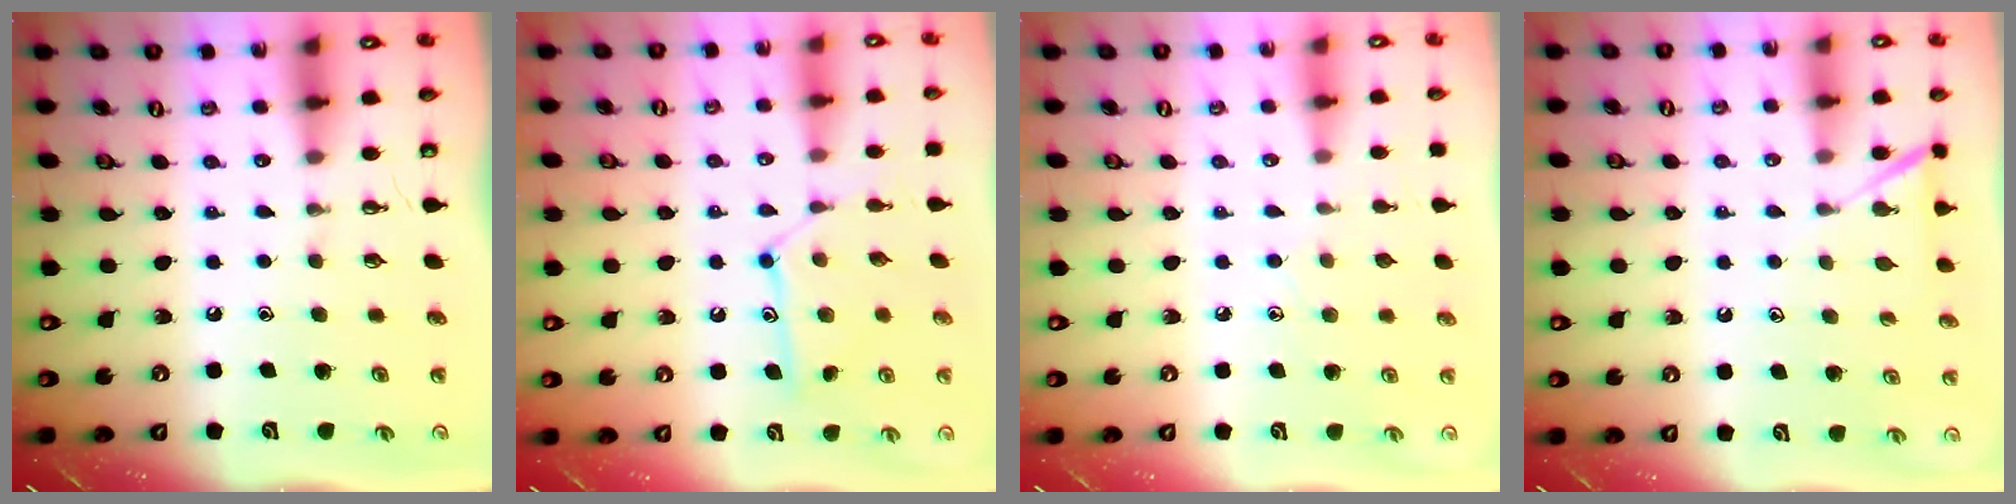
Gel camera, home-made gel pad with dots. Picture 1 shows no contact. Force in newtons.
{"total": 11.8, "press": 11.8, "slide": 0.2}
{"total": 5.5, "press": 5.5, "slide": 0.5}
{"total": 5.9, "press": 5.9, "slide": 0.5}